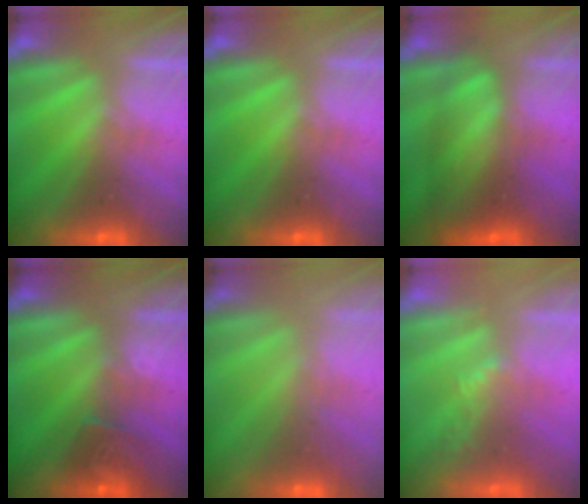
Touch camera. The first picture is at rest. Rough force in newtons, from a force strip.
{"total": 0.0}
{"total": 7.5}
{"total": 3.3}
{"total": 2.4}
{"total": 2.2}